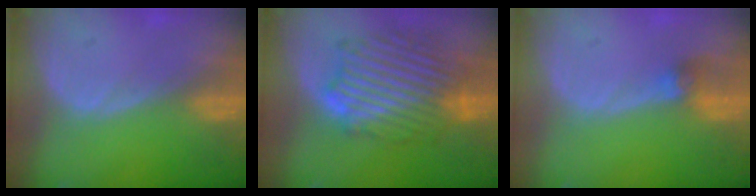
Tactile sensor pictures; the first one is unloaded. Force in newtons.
{"total": 10.4, "press": 10.4, "slide": 0.5}
{"total": 2.8, "press": 2.6, "slide": 1.0}